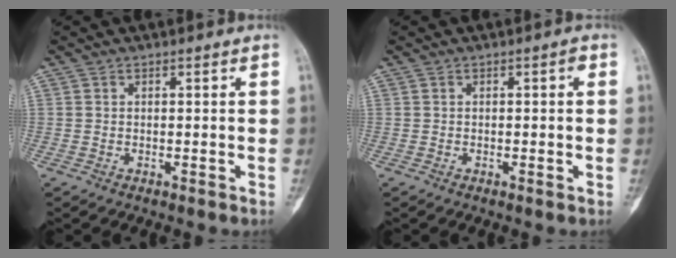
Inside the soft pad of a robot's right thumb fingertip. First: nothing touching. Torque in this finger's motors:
{"motor_torque": [0.24, 0.09, 0.16, -0.03, -0.01]}